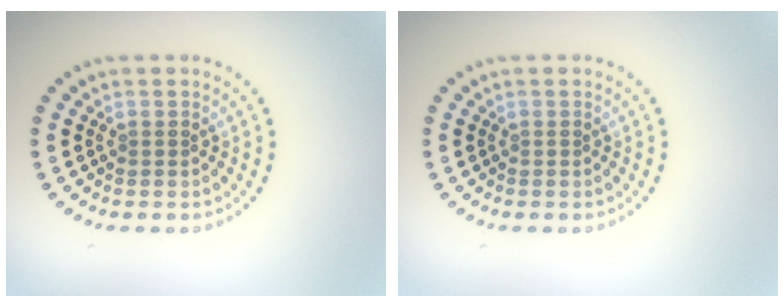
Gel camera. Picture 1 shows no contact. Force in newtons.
{"total": 0.0}